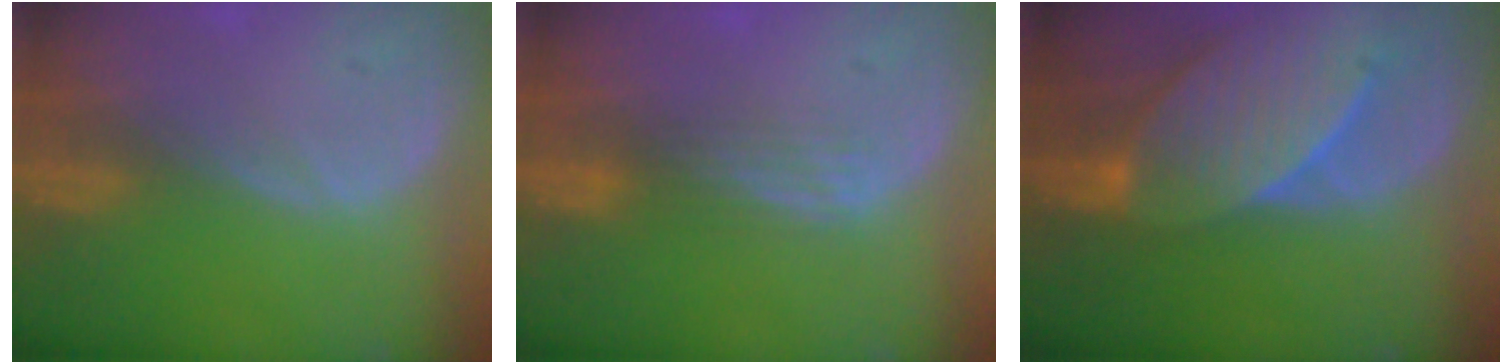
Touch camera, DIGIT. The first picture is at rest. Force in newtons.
{"total": 2.8, "press": 2.5, "slide": 1.3}
{"total": 9.2, "press": 8.8, "slide": 2.6}